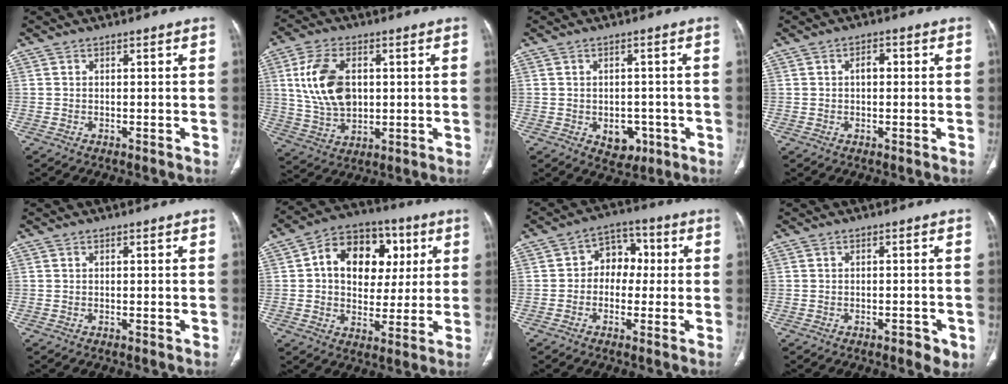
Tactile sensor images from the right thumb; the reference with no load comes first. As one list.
[{"total": 12.7, "force": [2.3, 8.1, 9.6], "torque": [-0.177, -0.003, 0.050]}, {"total": 5.2, "force": [-1.7, 3.9, 3.1], "torque": [-0.019, 0.008, -0.010]}, {"total": 2.2, "force": [0.2, 1.4, 1.7], "torque": [-0.026, 0.010, 0.000]}, {"total": 0.0}, {"total": 16.3, "force": [3.5, 12.1, 10.3], "torque": [-0.111, 0.012, 0.051]}, {"total": 7.6, "force": [0.1, 5.9, 4.8], "torque": [-0.028, 0.029, -0.012]}, {"total": 3.2, "force": [-1.5, 1.3, 2.5], "torque": [-0.030, 0.004, -0.013]}]